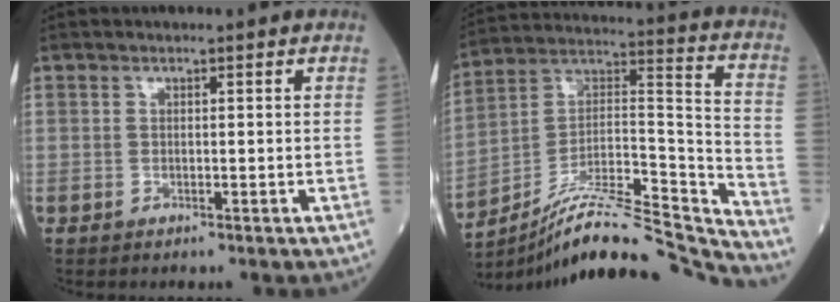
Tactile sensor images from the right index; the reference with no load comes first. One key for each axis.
{"total": 22.7, "fx": -20.8, "fy": 1.3, "fz": 8.8, "tx": -0.127, "ty": 0.033, "tz": -0.337}